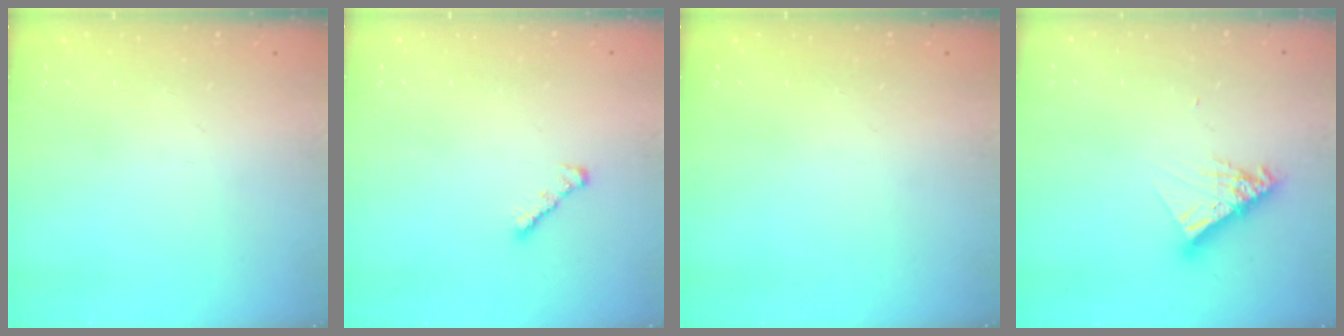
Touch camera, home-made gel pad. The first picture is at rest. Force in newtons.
{"total": 2.5, "press": 2.4, "slide": 0.6}
{"total": 0.0}
{"total": 10.2, "press": 10.2, "slide": 0.9}